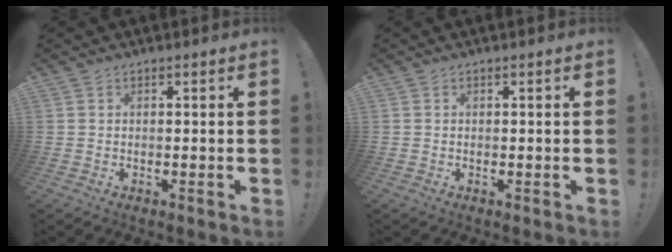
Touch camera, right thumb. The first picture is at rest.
{"total": 0.0}